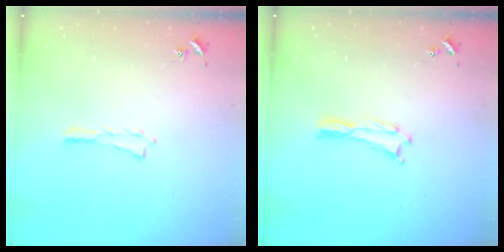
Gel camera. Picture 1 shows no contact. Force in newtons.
{"total": 0.0}